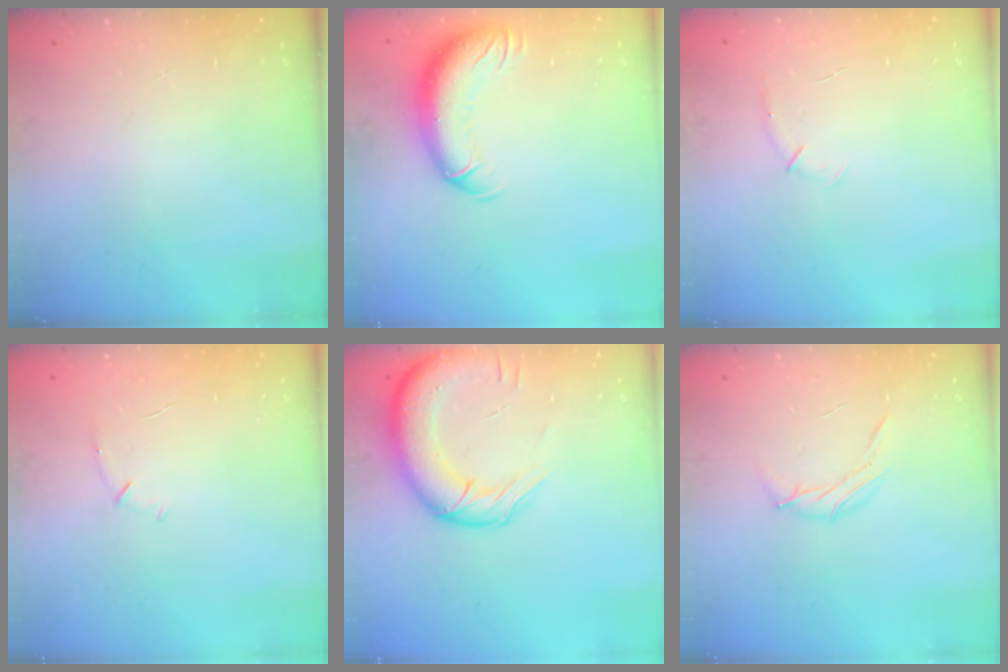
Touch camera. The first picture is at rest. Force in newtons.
{"total": 13.5, "press": 13.2, "slide": 2.9}
{"total": 4.1, "press": 4.0, "slide": 1.0}
{"total": 4.3, "press": 4.2, "slide": 1.1}
{"total": 15.7, "press": 15.3, "slide": 3.6}
{"total": 6.8, "press": 6.8, "slide": 0.5}